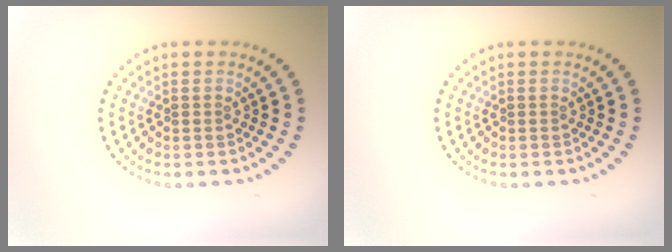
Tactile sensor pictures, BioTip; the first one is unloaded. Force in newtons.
{"total": 0.0}